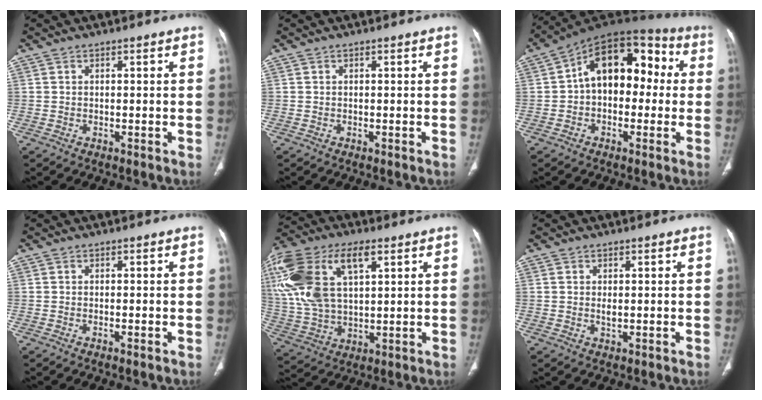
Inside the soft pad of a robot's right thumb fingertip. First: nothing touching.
{"total": 0.0}
{"total": 16.3, "force": [1.3, 10.5, 12.3], "torque": [-0.137, 0.054, 0.006]}
{"total": 0.7, "force": [-0.4, 0.1, 0.6], "torque": [-0.015, -0.002, -0.005]}
{"total": 22.5, "force": [7.9, 12.0, 17.3], "torque": [-0.391, 0.010, 0.151]}
{"total": 1.2, "force": [0.1, 0.6, 1.0], "torque": [-0.018, -0.003, 0.005]}